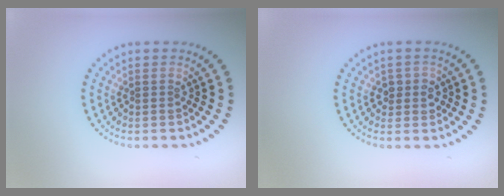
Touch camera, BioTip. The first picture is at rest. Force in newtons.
{"total": 1.8, "press": 1.7, "slide": 0.6}